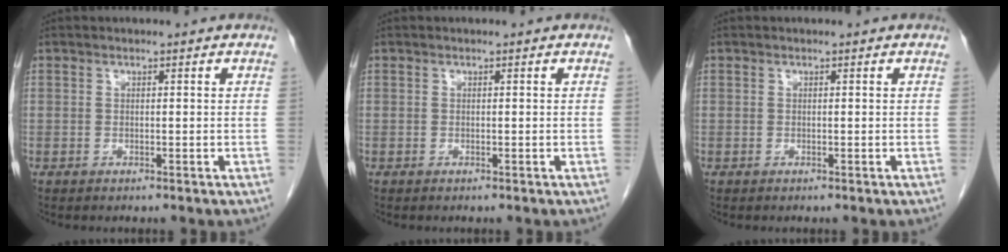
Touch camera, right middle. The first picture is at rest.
{"total": 0.0}
{"total": 0.0}